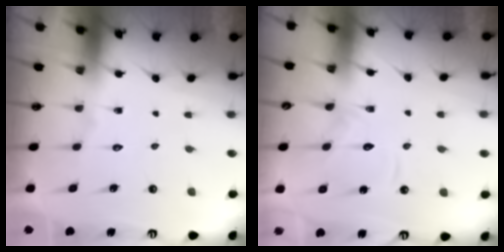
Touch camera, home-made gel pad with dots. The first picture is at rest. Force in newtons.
{"total": 12.2, "press": 12.1, "slide": 1.2}